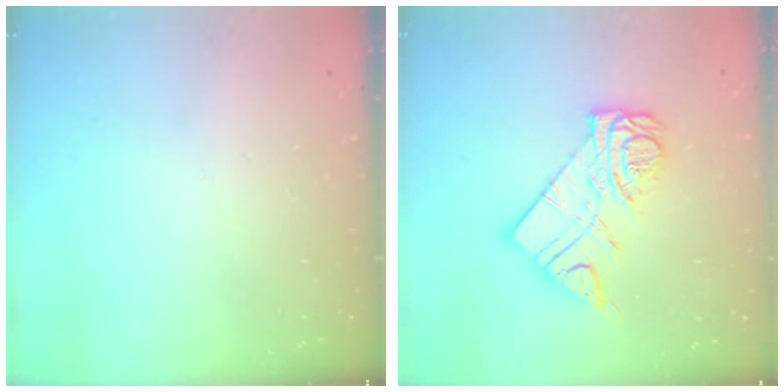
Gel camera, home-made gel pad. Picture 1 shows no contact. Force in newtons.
{"total": 12.5, "press": 12.4, "slide": 1.2}